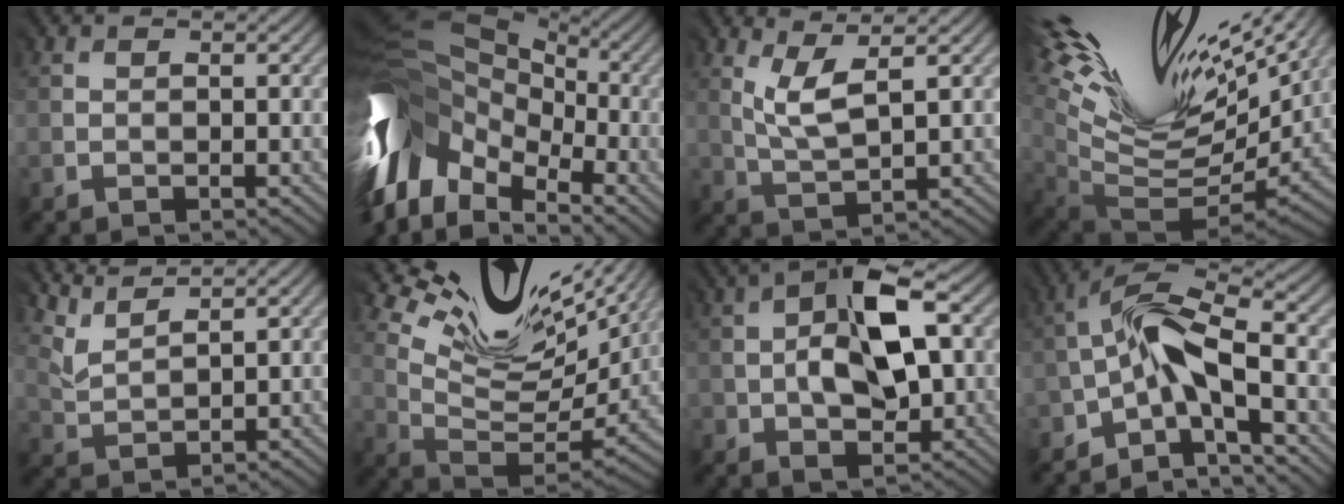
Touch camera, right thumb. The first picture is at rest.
{"total": 15.8, "force": [-2.3, 10.8, 11.3], "torque": [-0.247, 0.000, -0.049]}
{"total": 3.9, "force": [2.1, 1.1, 3.1], "torque": [-0.079, 0.000, 0.045]}
{"total": 18.0, "force": [9.5, 6.2, 13.9], "torque": [-0.225, 0.034, 0.176]}
{"total": 4.6, "force": [4.5, 0.9, 0.5], "torque": [-0.035, 0.005, 0.096]}
{"total": 14.1, "force": [10.1, 4.0, 9.0], "torque": [-0.178, 0.013, 0.164]}
{"total": 8.2, "force": [0.4, 4.9, 6.5], "torque": [-0.120, 0.007, 0.002]}
{"total": 7.0, "force": [-3.1, 2.2, 5.9], "torque": [-0.107, 0.017, -0.071]}